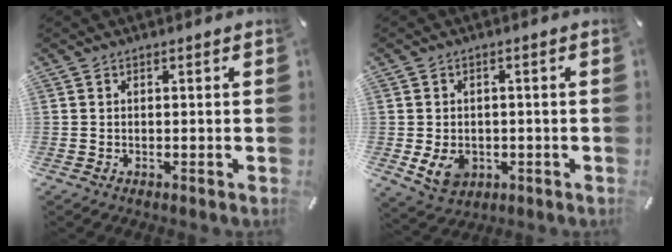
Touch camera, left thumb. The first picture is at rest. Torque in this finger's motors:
{"motor_torque": [0.66, 1.91, 0.19, -0.07, 0.18]}